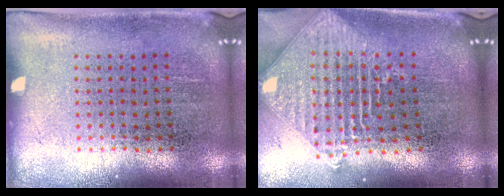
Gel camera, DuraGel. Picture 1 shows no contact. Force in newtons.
{"total": 2.3, "press": 1.8, "slide": 1.5}